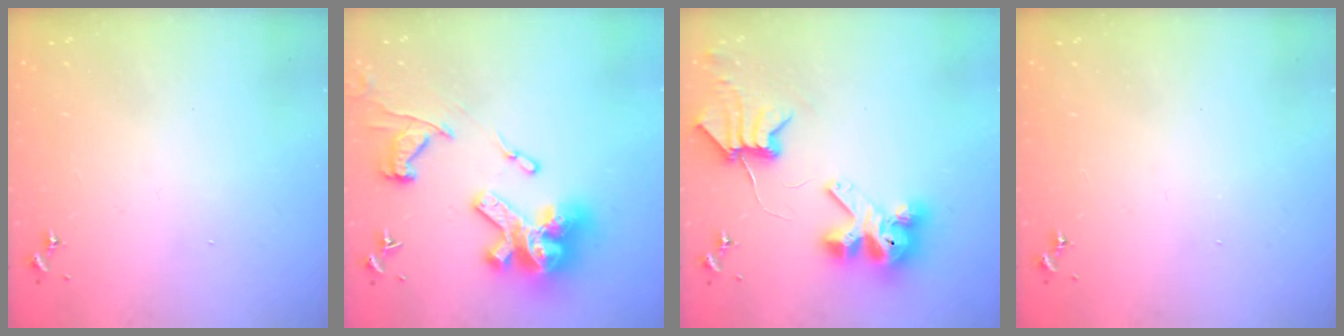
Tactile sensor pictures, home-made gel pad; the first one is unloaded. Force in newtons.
{"total": 23.0, "press": 22.9, "slide": 1.7}
{"total": 9.1, "press": 9.1, "slide": 1.1}
{"total": 0.0}